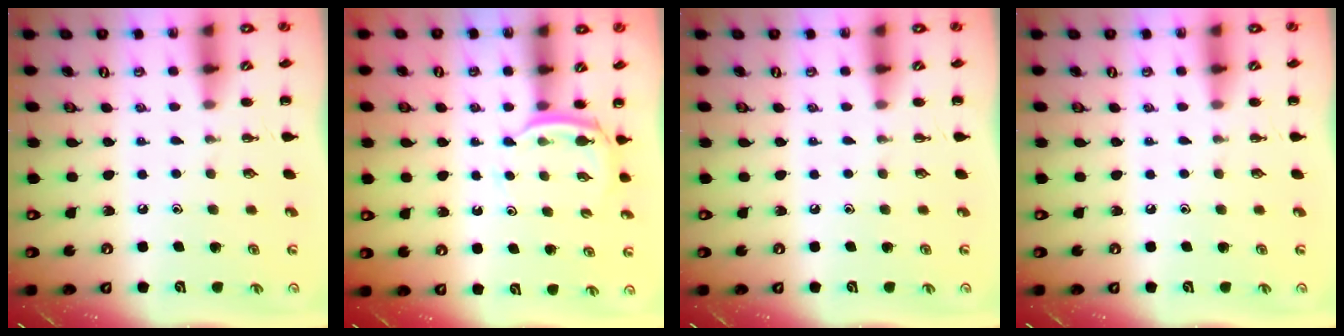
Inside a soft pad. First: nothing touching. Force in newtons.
{"total": 3.6, "press": 3.4, "slide": 1.1}
{"total": 0.0}
{"total": 0.0}